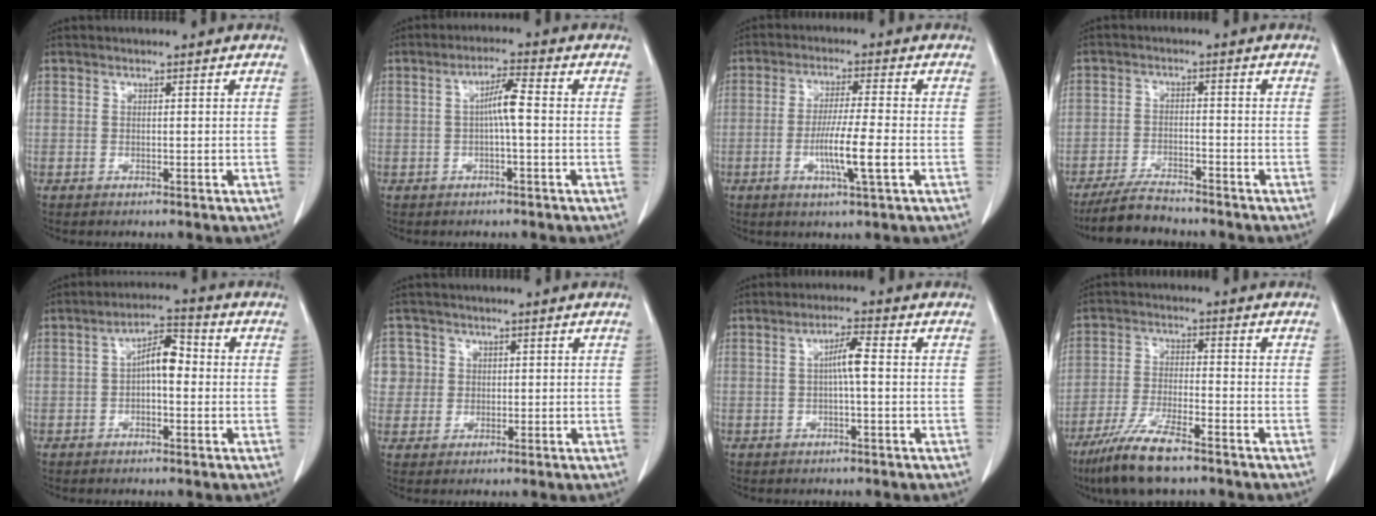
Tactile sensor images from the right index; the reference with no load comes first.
{"total": 4.2, "force": [-0.1, 0.2, 4.2], "torque": [-0.074, 0.008, -0.001]}
{"total": 7.6, "force": [-2.0, -0.2, 7.3], "torque": [-0.132, -0.012, -0.039]}
{"total": 5.9, "force": [-5.4, 1.4, 2.0], "torque": [-0.041, -0.014, -0.098]}
{"total": 5.5, "force": [0.0, 2.2, 5.0], "torque": [-0.087, 0.026, -0.005]}
{"total": 5.0, "force": [1.2, 4.8, 0.0], "torque": [0.014, 0.014, 0.026]}
{"total": 3.7, "force": [0.1, 0.2, 3.7], "torque": [-0.067, 0.006, 0.002]}
{"total": 9.9, "force": [-7.2, 1.6, 6.7], "torque": [-0.131, -0.024, -0.130]}